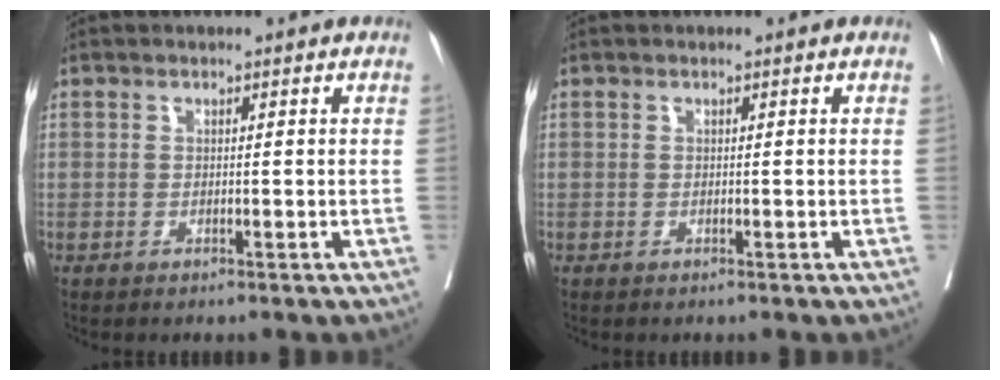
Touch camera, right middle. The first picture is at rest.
{"total": 0.0}